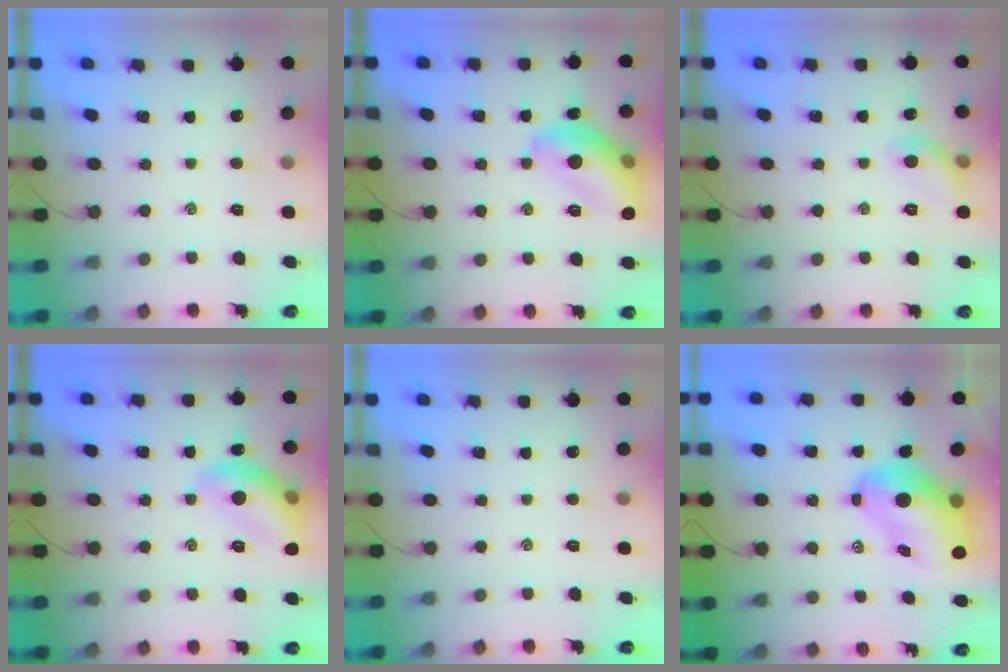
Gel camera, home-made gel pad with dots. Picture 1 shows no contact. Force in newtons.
{"total": 14.1, "press": 14.1, "slide": 1.3}
{"total": 6.9, "press": 6.8, "slide": 1.3}
{"total": 12.4, "press": 12.4, "slide": 0.8}
{"total": 0.0}
{"total": 10.2, "press": 9.8, "slide": 2.9}